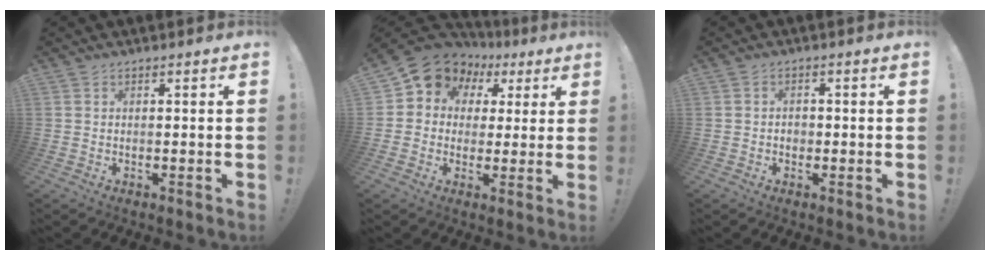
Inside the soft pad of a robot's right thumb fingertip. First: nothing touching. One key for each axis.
{"total": 9.6, "fx": 4.4, "fy": 7.7, "fz": 3.5, "tx": -0.059, "ty": -0.029, "tz": 0.082}
{"total": 1.9, "fx": -0.7, "fy": 1.4, "fz": 0.9, "tx": -0.010, "ty": 0.002, "tz": -0.015}